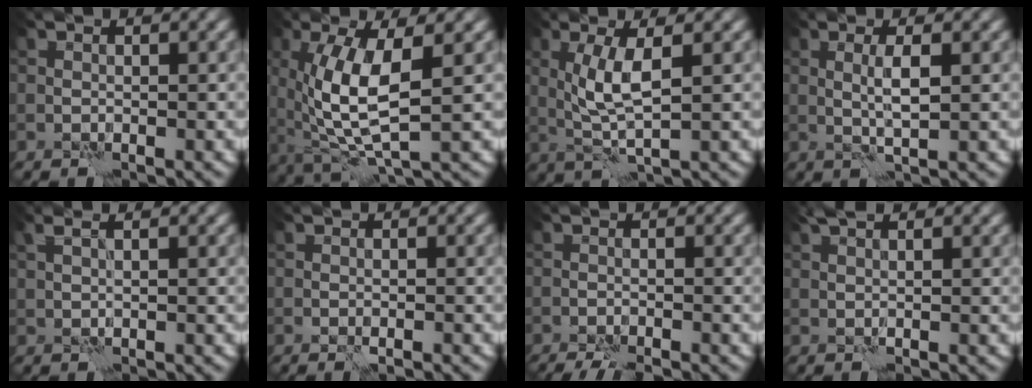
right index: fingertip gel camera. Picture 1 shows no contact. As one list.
[{"total": 7.2, "force": [0.5, 2.4, 6.7], "torque": [-0.147, -0.003, 0.016]}, {"total": 4.0, "force": [0.7, 1.1, 3.8], "torque": [-0.081, 0.005, 0.017]}, {"total": 2.2, "force": [0.4, 0.3, 2.1], "torque": [-0.043, 0.005, 0.008]}, {"total": 1.5, "force": [0.9, 0.4, 1.1], "torque": [-0.021, 0.002, 0.017]}, {"total": 1.2, "force": [-0.8, 0.2, 0.9], "torque": [-0.009, 0.001, -0.012]}, {"total": 3.6, "force": [-3.2, 0.6, 1.4], "torque": [-0.021, -0.003, -0.049]}, {"total": 2.1, "force": [1.7, 0.4, 1.2], "torque": [-0.018, 0.001, 0.021]}]